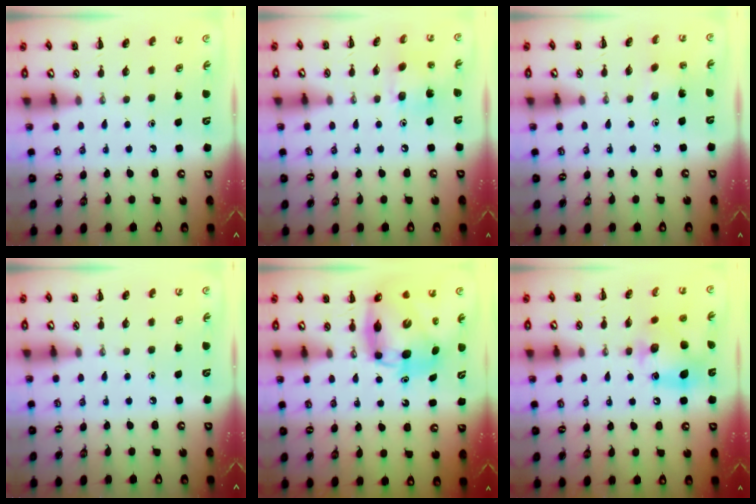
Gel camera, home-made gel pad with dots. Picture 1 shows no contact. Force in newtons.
{"total": 5.0, "press": 4.9, "slide": 1.0}
{"total": 2.0, "press": 1.8, "slide": 0.7}
{"total": 0.0}
{"total": 10.6, "press": 10.2, "slide": 3.0}
{"total": 12.1, "press": 11.9, "slide": 1.6}